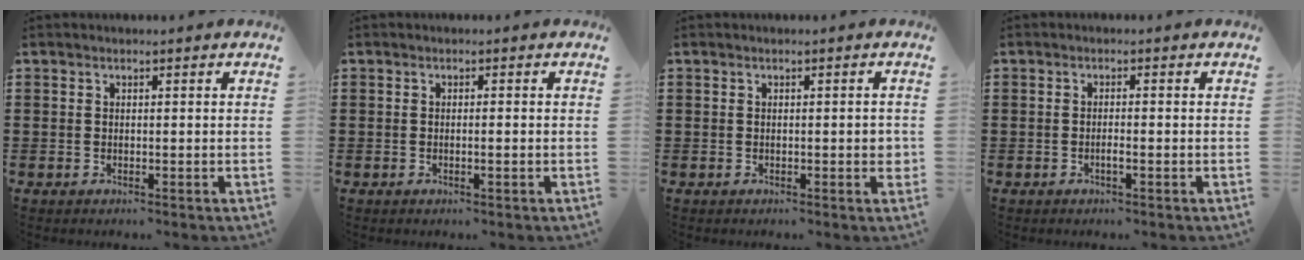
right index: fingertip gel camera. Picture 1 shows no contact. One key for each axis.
{"total": 0.8, "fx": -0.3, "fy": 0.0, "fz": 0.7, "tx": -0.012, "ty": -0.005, "tz": -0.004}
{"total": 1.3, "fx": -0.2, "fy": 0.3, "fz": 1.2, "tx": -0.021, "ty": -0.002, "tz": -0.002}
{"total": 1.3, "fx": -0.6, "fy": 0.0, "fz": 1.2, "tx": -0.020, "ty": -0.002, "tz": -0.011}